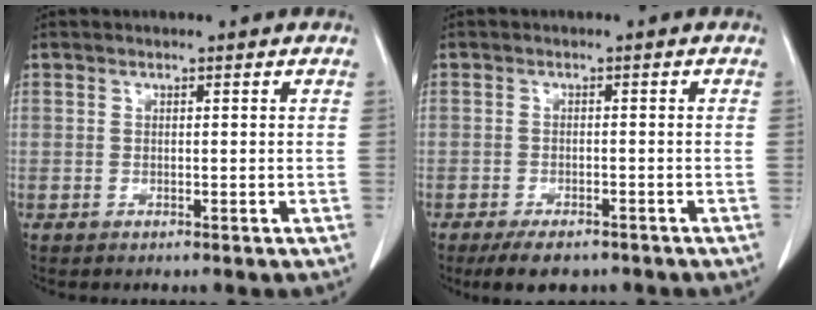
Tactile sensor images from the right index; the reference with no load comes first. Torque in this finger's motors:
{"motor_torque": [0.00, -0.20, -0.02, -0.03]}